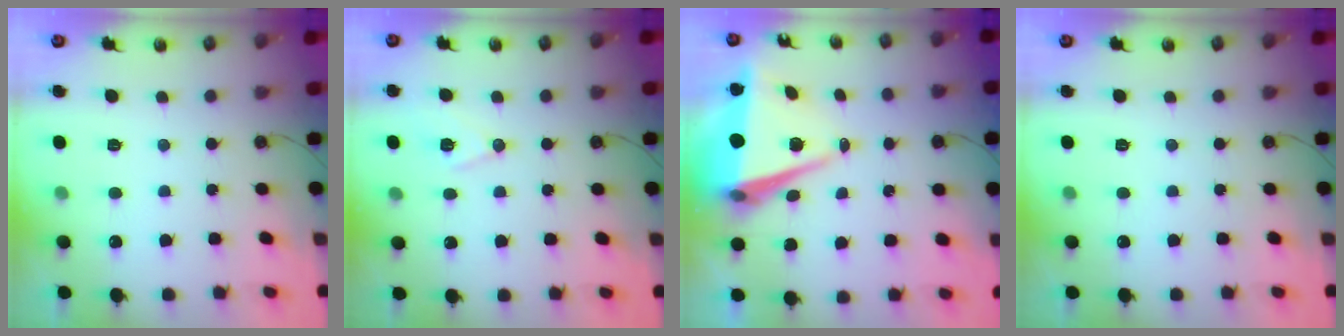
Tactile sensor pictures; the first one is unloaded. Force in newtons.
{"total": 8.7, "press": 7.9, "slide": 3.7}
{"total": 8.7, "press": 7.5, "slide": 4.3}
{"total": 0.0}